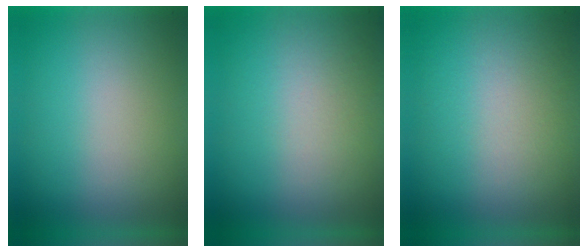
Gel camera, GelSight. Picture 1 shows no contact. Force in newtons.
{"total": 2.5}
{"total": 2.6}